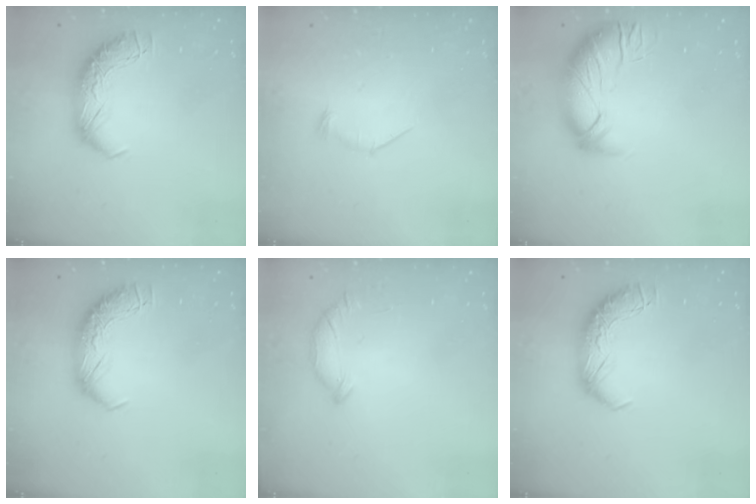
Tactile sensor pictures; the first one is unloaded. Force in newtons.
{"total": 9.0, "press": 9.0, "slide": 0.6}
{"total": 2.8, "press": 1.3, "slide": 2.5}
{"total": 0.0}
{"total": 6.4, "press": 6.3, "slide": 0.6}
{"total": 0.0}